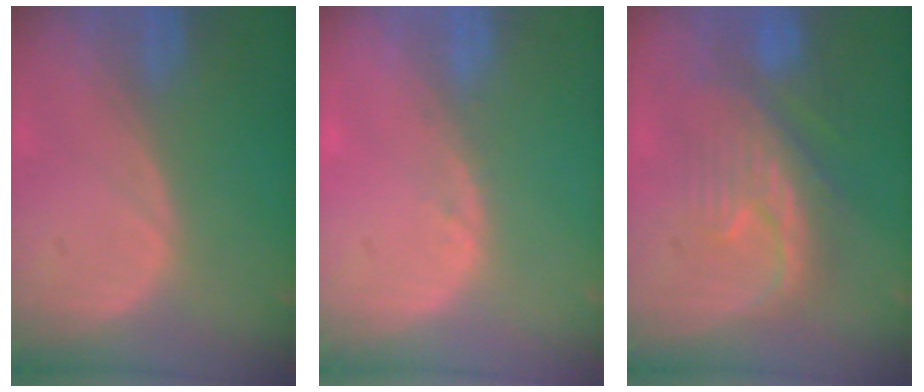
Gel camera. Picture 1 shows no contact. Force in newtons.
{"total": 1.0, "press": 0.9, "slide": 0.3}
{"total": 8.0, "press": 7.9, "slide": 1.2}